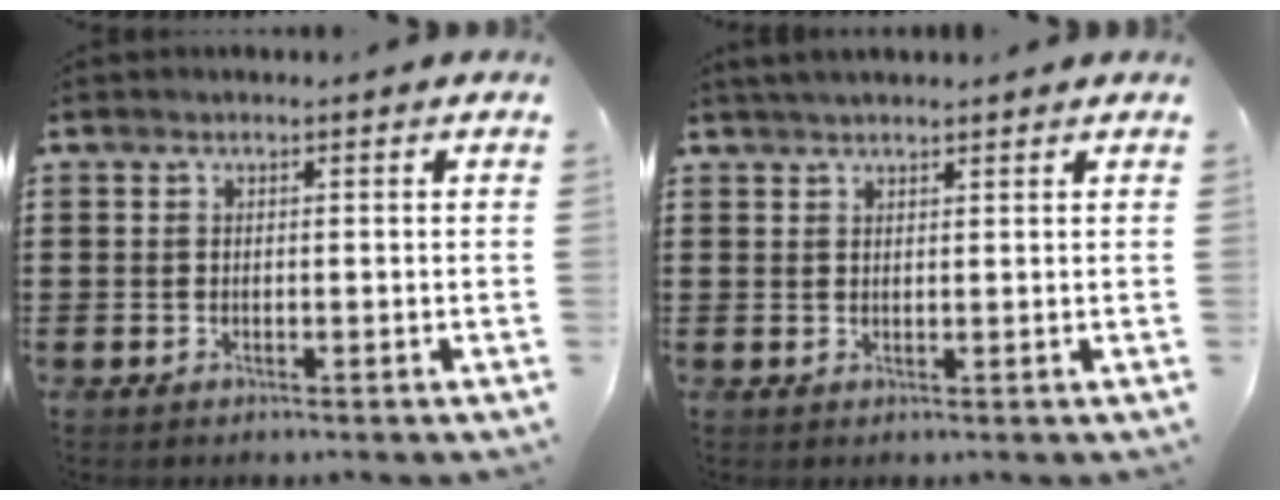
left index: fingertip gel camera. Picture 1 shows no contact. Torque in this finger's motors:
{"motor_torque": [1.09, -1.04, 0.28, 0.08]}